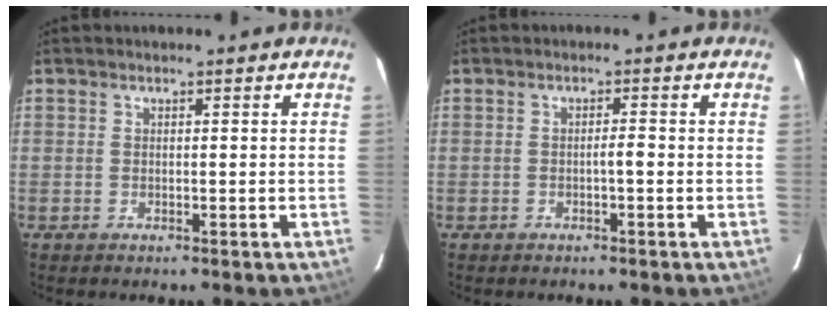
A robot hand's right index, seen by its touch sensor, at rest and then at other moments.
{"total": 1.1, "force": [-0.4, 0.0, 1.0], "torque": [-0.015, 0.004, -0.007]}